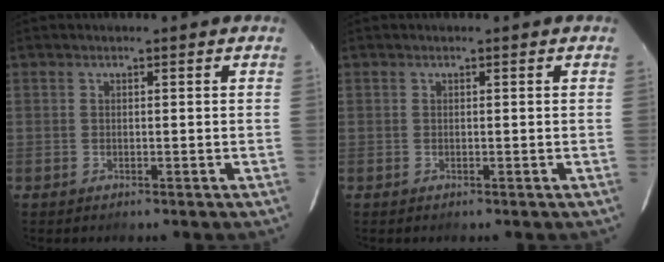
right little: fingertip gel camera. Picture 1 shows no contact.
{"total": 0.0}